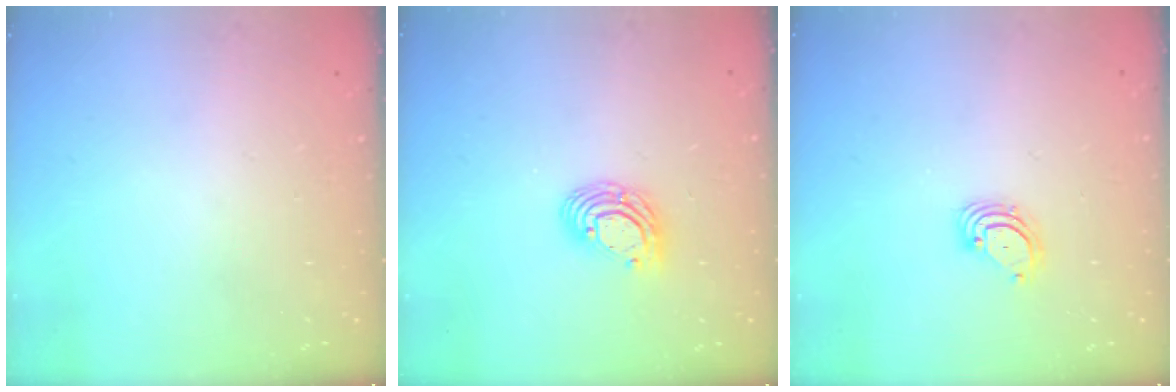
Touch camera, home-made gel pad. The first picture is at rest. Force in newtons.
{"total": 9.5, "press": 9.4, "slide": 1.6}
{"total": 3.3, "press": 3.3, "slide": 0.3}